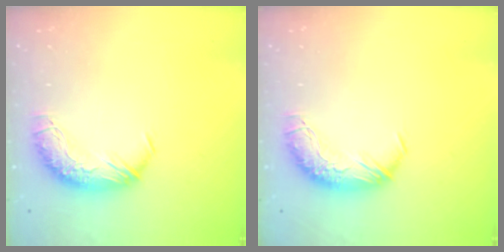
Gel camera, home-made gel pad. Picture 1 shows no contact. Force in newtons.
{"total": 0.0}